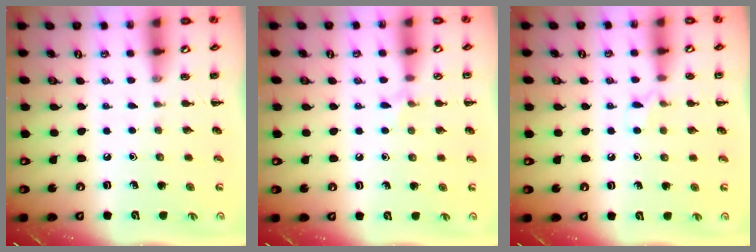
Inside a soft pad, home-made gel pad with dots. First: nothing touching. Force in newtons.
{"total": 4.9, "press": 4.6, "slide": 1.7}
{"total": 6.3, "press": 5.9, "slide": 2.0}